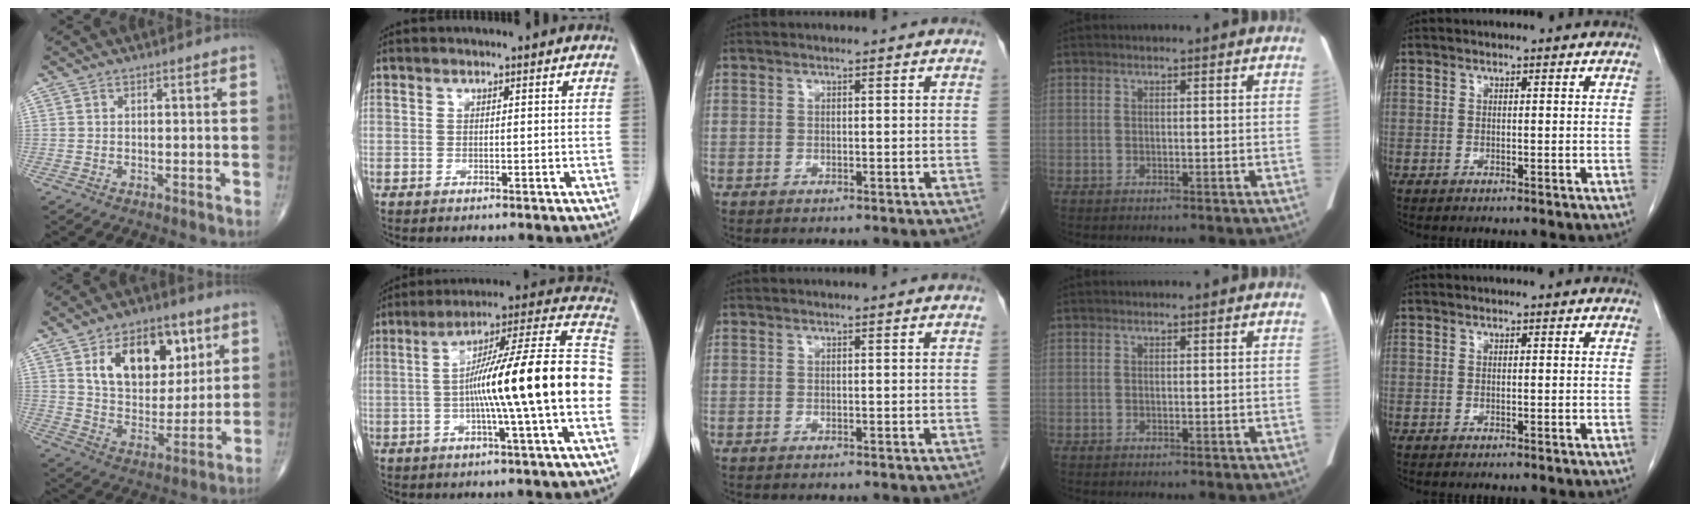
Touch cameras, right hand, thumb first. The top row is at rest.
{"thumb": {"total": 18.1, "force": [7.3, 11.1, 12.4], "torque": [-0.137, -0.027, 0.129]}, "index": {"total": 20.6, "force": [-2.5, -0.3, 20.4], "torque": [-0.293, 0.028, -0.051]}}